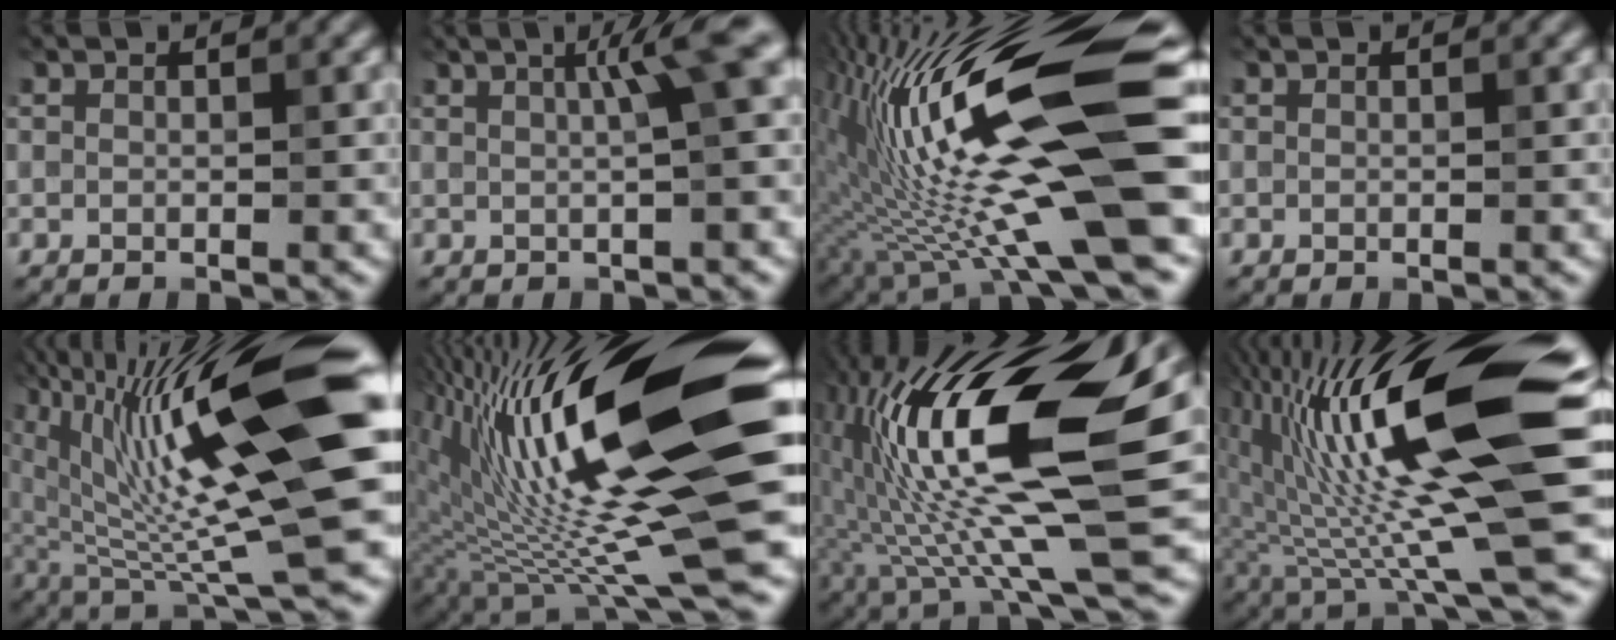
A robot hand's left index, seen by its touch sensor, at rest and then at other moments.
{"total": 4.7, "force": [1.2, 0.7, 4.5], "torque": [-0.057, 0.017, 0.017]}
{"total": 18.0, "force": [-0.8, 4.3, 17.5], "torque": [-0.303, 0.015, -0.015]}
{"total": 0.0}
{"total": 18.1, "force": [4.0, 4.2, 17.1], "torque": [-0.289, 0.004, 0.074]}
{"total": 19.9, "force": [2.7, 4.4, 19.2], "torque": [-0.308, 0.006, 0.040]}
{"total": 17.9, "force": [1.1, 5.3, 17.1], "torque": [-0.320, 0.013, 0.014]}
{"total": 18.8, "force": [3.4, 4.3, 18.0], "torque": [-0.310, 0.002, 0.060]}